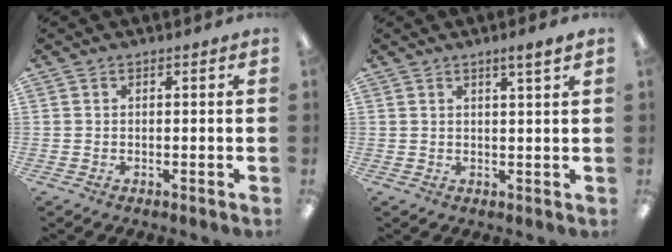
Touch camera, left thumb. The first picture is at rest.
{"total": 2.5, "force": [1.9, -0.1, 1.6], "torque": [-0.035, -0.002, 0.032]}